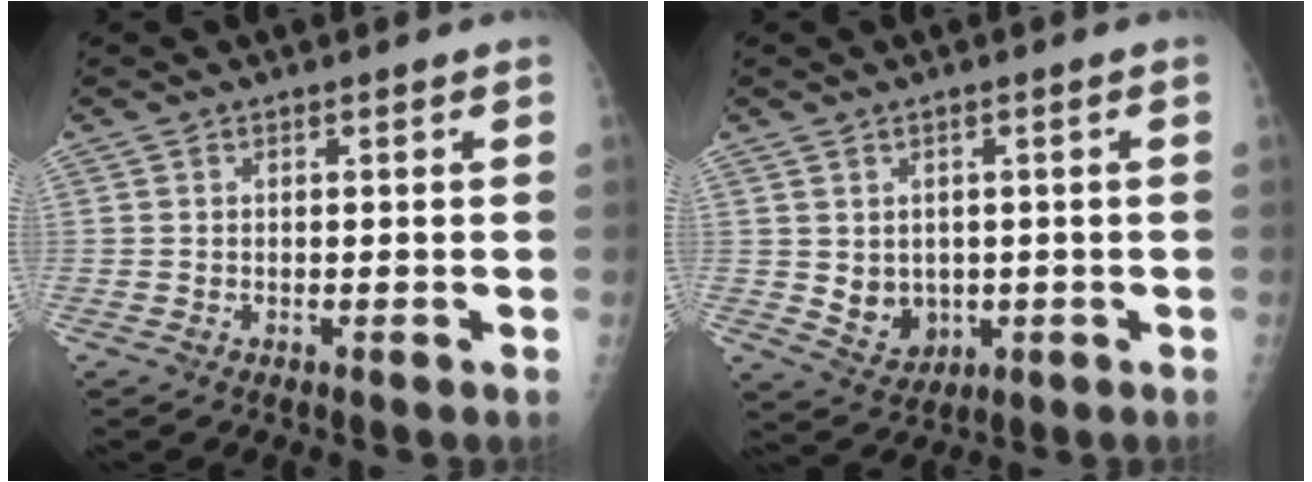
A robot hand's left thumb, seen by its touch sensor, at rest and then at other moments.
{"total": 5.6, "force": [0.0, 4.8, 3.0], "torque": [-0.026, -0.008, 0.019]}